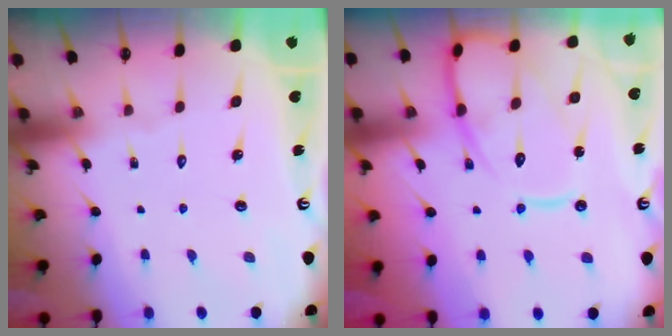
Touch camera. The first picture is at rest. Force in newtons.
{"total": 13.5, "press": 13.5, "slide": 1.3}